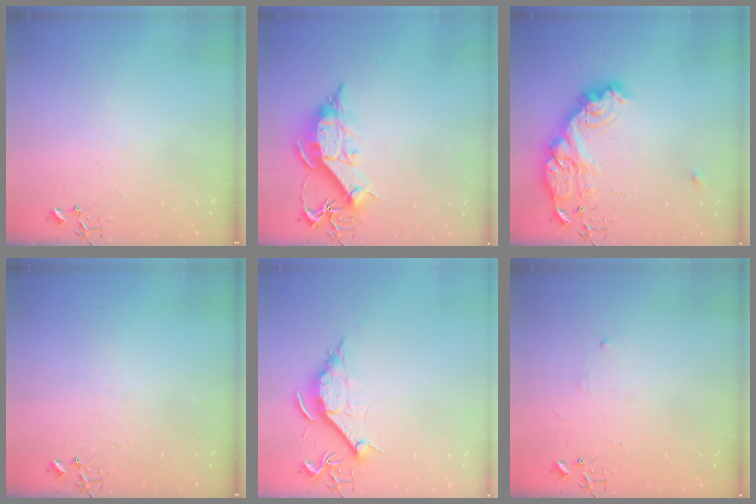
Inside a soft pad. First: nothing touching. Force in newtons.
{"total": 13.0, "press": 12.9, "slide": 1.5}
{"total": 18.7, "press": 18.7, "slide": 1.3}
{"total": 0.0}
{"total": 9.3, "press": 9.2, "slide": 1.0}
{"total": 2.9, "press": 2.8, "slide": 0.5}